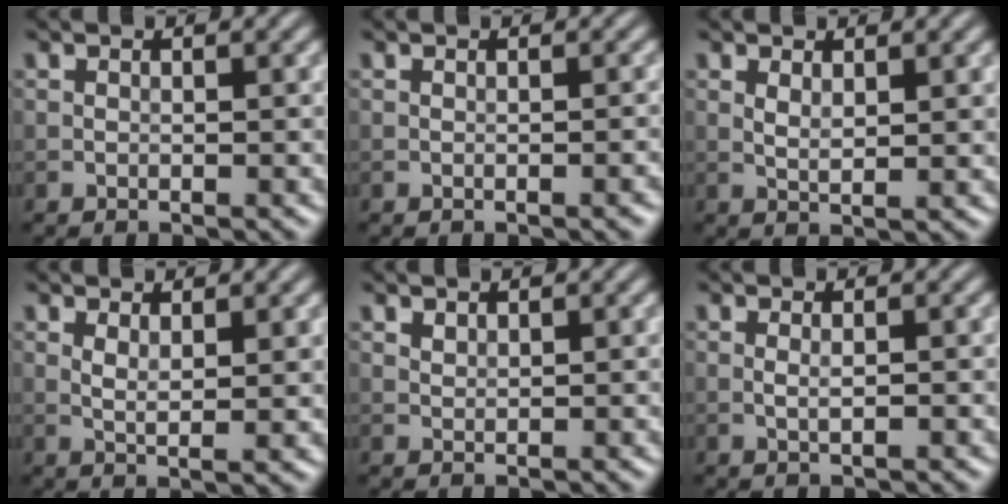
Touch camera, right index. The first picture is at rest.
{"total": 0.8, "force": [-0.3, 0.1, 0.7], "torque": [-0.008, 0.001, -0.004]}
{"total": 1.6, "force": [0.8, 0.5, 1.3], "torque": [-0.029, -0.003, 0.017]}
{"total": 2.2, "force": [1.0, 0.5, 1.9], "torque": [-0.037, -0.004, 0.020]}
{"total": 0.8, "force": [0.6, 0.4, 0.3], "torque": [-0.010, -0.001, 0.014]}
{"total": 0.9, "force": [0.0, 0.2, 0.9], "torque": [-0.018, -0.001, 0.000]}